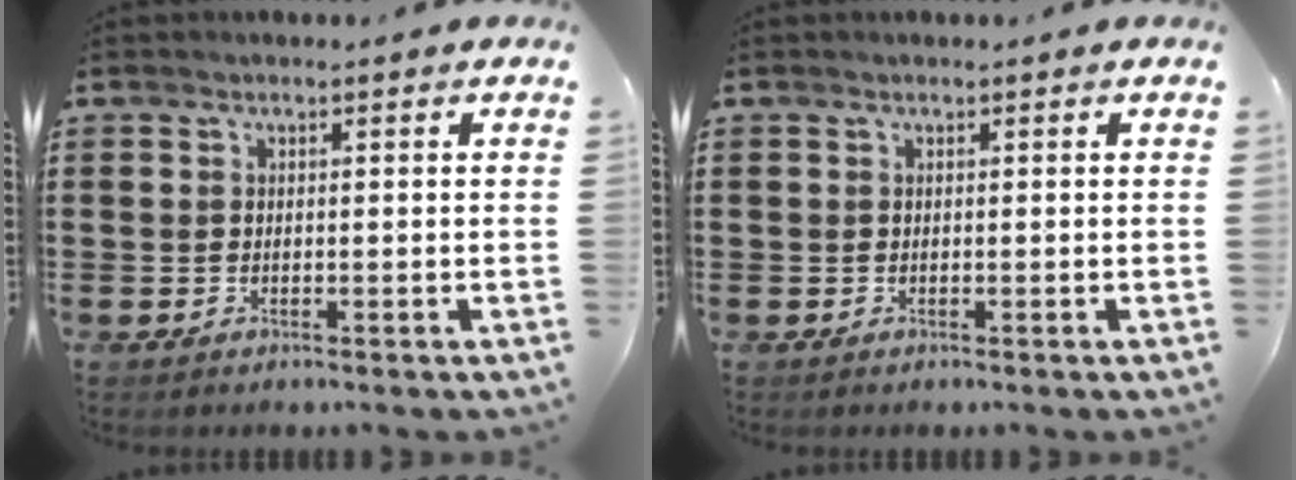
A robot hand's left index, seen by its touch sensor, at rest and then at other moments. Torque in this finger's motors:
{"motor_torque": [0.00, 0.00, 0.00, 0.00]}